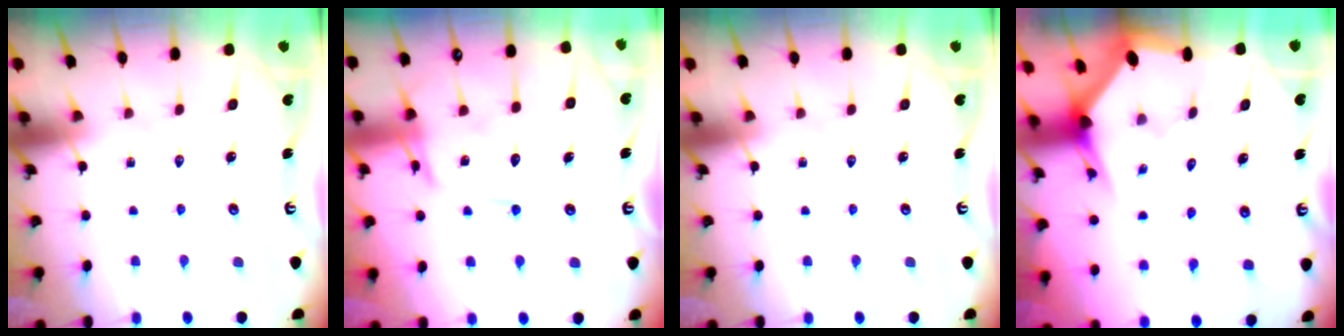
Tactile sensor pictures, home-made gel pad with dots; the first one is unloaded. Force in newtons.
{"total": 13.7, "press": 13.7, "slide": 1.2}
{"total": 0.0}
{"total": 2.8, "press": 2.8, "slide": 0.1}